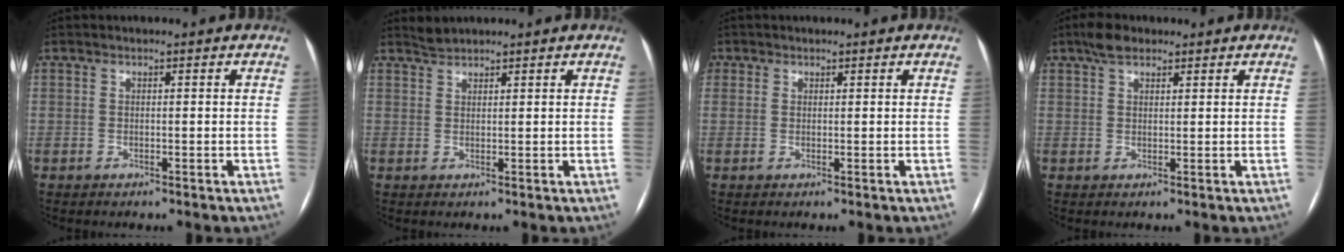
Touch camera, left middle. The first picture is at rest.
{"total": 1.5, "force": [1.5, 0.0, -0.1], "torque": [-0.006, 0.006, 0.034]}
{"total": 1.2, "force": [0.6, 1.0, 0.2], "torque": [0.006, -0.001, 0.006]}
{"total": 3.3, "force": [2.4, 1.5, 1.7], "torque": [-0.038, 0.013, 0.043]}